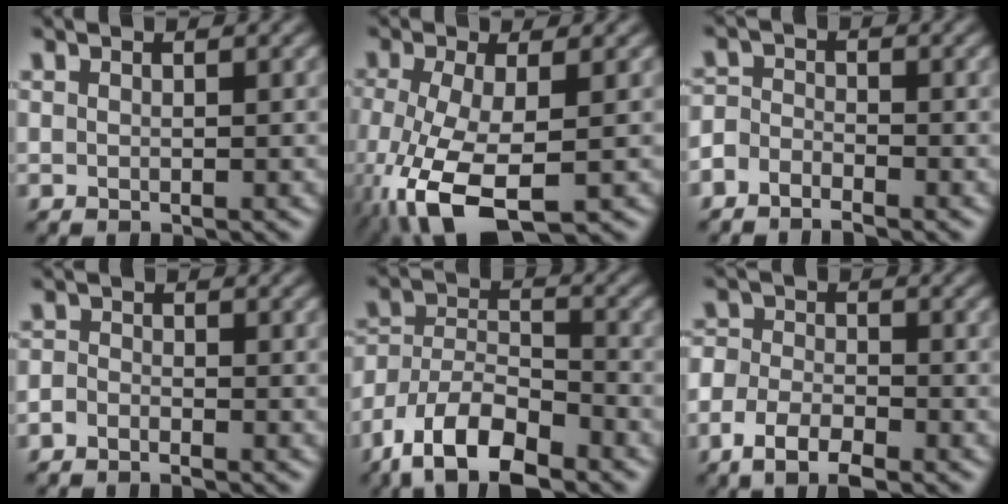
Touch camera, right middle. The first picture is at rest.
{"total": 8.4, "force": [-3.7, 3.2, 6.8], "torque": [-0.161, -0.021, -0.068]}
{"total": 2.4, "force": [-1.9, 1.1, 0.9], "torque": [-0.013, 0.001, -0.047]}
{"total": 1.3, "force": [-1.0, 0.6, 0.5], "torque": [-0.009, 0.001, -0.025]}
{"total": 9.6, "force": [-6.5, 4.2, 5.7], "torque": [-0.106, -0.001, -0.125]}
{"total": 4.9, "force": [-2.6, 2.6, 3.3], "torque": [-0.064, 0.000, -0.058]}